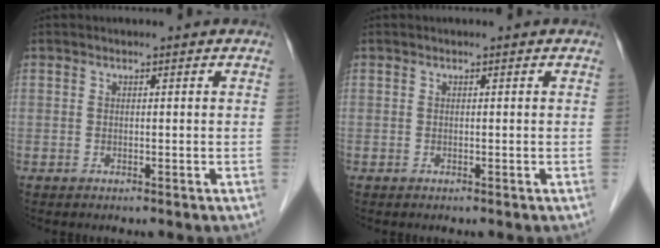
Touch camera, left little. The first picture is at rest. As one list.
[{"total": 0.0}]